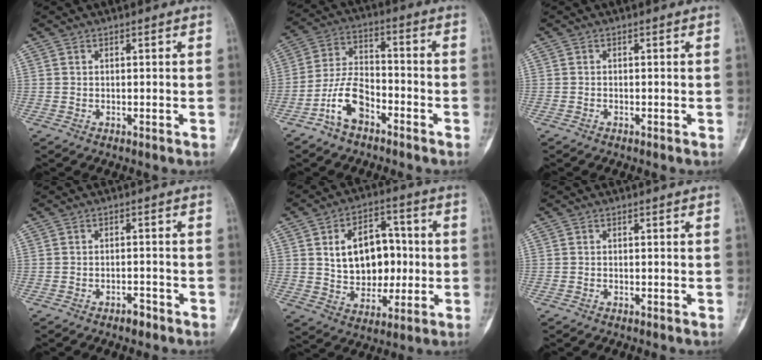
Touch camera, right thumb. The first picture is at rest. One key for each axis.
{"total": 9.2, "fx": -5.2, "fy": 5.0, "fz": 5.8, "tx": -0.111, "ty": 0.043, "tz": -0.105}
{"total": 0.0}
{"total": 2.2, "fx": -1.7, "fy": 1.0, "fz": 1.1, "tx": -0.019, "ty": 0.012, "tz": -0.026}
{"total": 14.1, "fx": 1.3, "fy": 9.9, "fz": 10.0, "tx": -0.115, "ty": 0.015, "tz": 0.029}
{"total": 0.0}